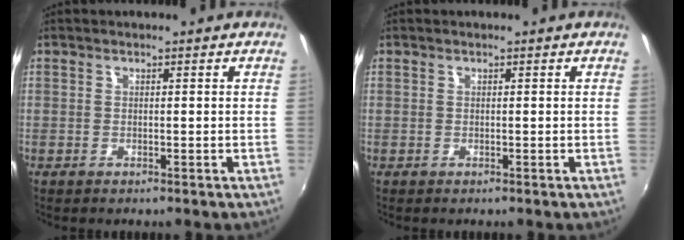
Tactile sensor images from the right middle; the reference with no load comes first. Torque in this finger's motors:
{"motor_torque": [-0.05, -0.19, 0.02, 0.00]}